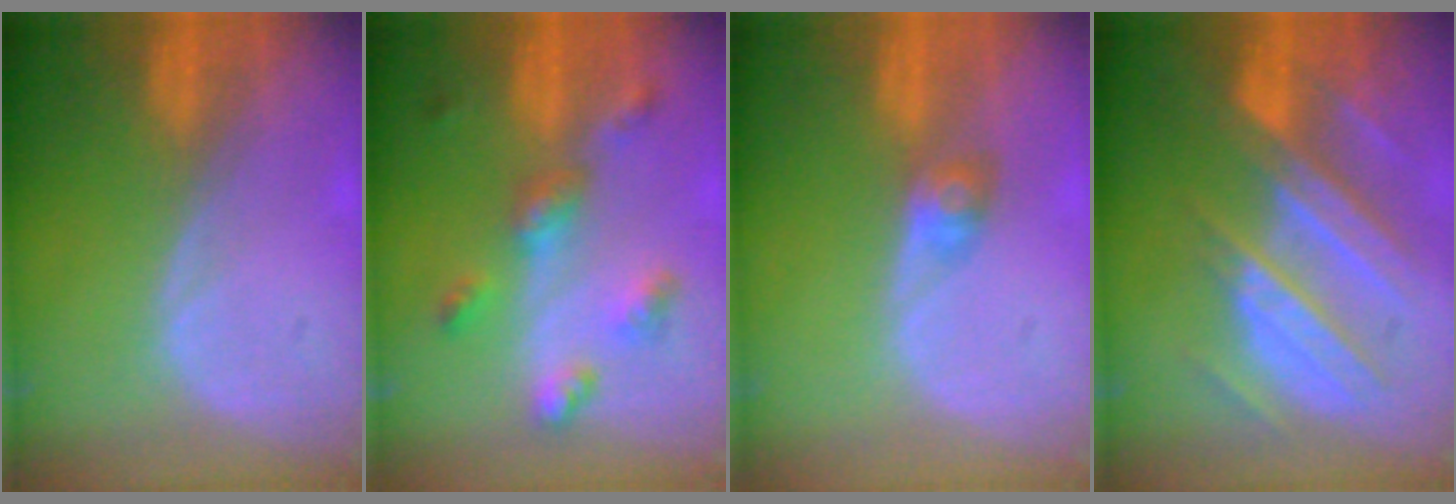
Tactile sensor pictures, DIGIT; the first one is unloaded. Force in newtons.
{"total": 6.7, "press": 5.8, "slide": 3.3}
{"total": 2.8, "press": 2.5, "slide": 1.1}
{"total": 10.3, "press": 9.2, "slide": 4.7}